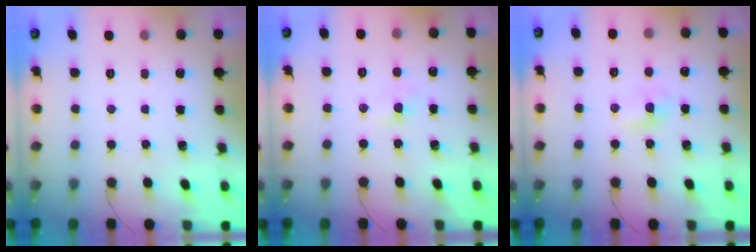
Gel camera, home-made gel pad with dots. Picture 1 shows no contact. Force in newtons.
{"total": 2.3, "press": 2.1, "slide": 0.9}
{"total": 1.3, "press": 1.2, "slide": 0.5}